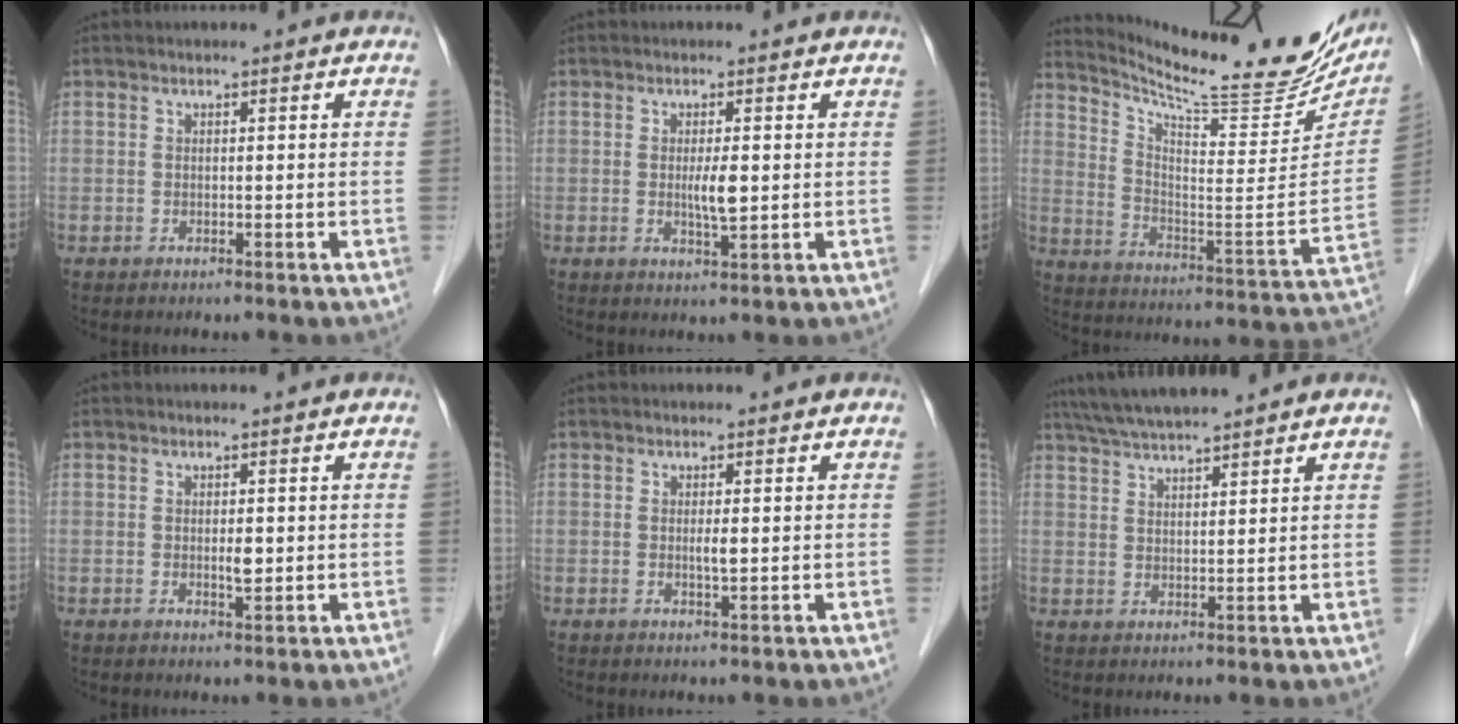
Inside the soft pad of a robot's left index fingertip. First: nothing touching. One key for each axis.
{"total": 2.9, "fx": 0.2, "fy": 0.4, "fz": 2.8, "tx": -0.053, "ty": -0.004, "tz": 0.006}
{"total": 23.6, "fx": 21.2, "fy": 2.7, "fz": 10.0, "tx": -0.164, "ty": -0.067, "tz": 0.299}
{"total": 1.4, "fx": 0.2, "fy": 0.5, "fz": 1.3, "tx": -0.021, "ty": -0.002, "tz": 0.005}
{"total": 1.2, "fx": 0.2, "fy": 0.1, "fz": 1.2, "tx": -0.027, "ty": -0.001, "tz": 0.005}
{"total": 8.8, "fx": 7.8, "fy": 0.3, "fz": 3.9, "tx": -0.070, "ty": 0.032, "tz": 0.128}